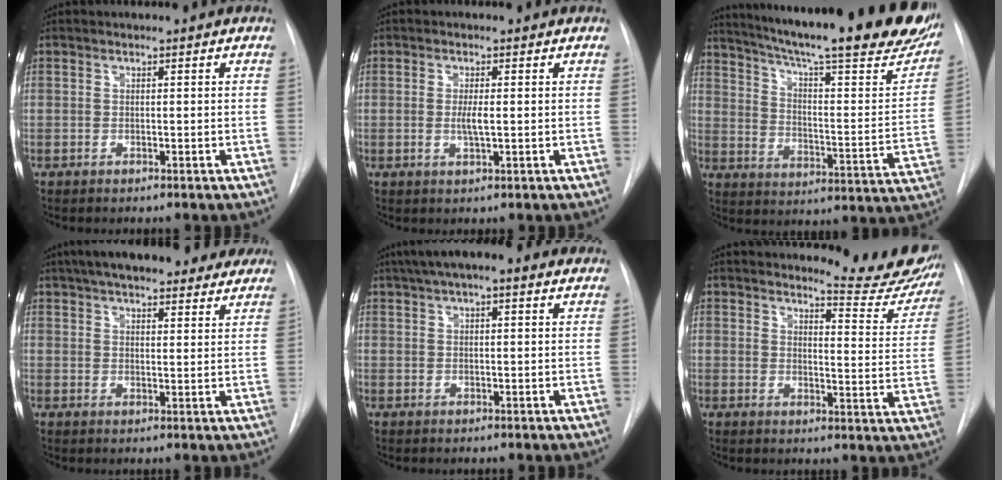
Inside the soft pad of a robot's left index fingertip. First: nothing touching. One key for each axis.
{"total": 2.3, "fx": -0.1, "fy": 0.2, "fz": 2.3, "tx": -0.047, "ty": -0.005, "tz": -0.002}
{"total": 32.4, "fx": 26.1, "fy": 4.6, "fz": 18.6, "tx": -0.258, "ty": -0.057, "tz": 0.335}
{"total": 21.0, "fx": 17.5, "fy": 5.6, "fz": 10.1, "tx": -0.163, "ty": 0.034, "tz": 0.224}
{"total": 11.2, "fx": 8.2, "fy": 2.6, "fz": 7.1, "tx": -0.119, "ty": 0.043, "tz": 0.117}
{"total": 13.9, "fx": 13.4, "fy": 1.3, "fz": 3.7, "tx": -0.030, "ty": -0.093, "tz": 0.137}